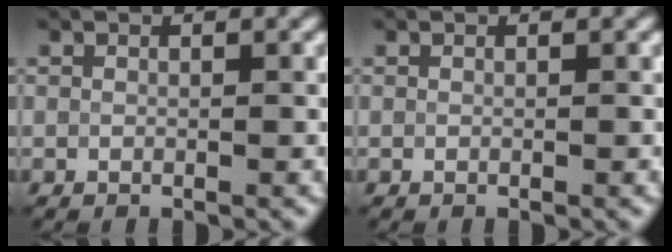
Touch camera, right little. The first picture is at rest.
{"total": 0.0}